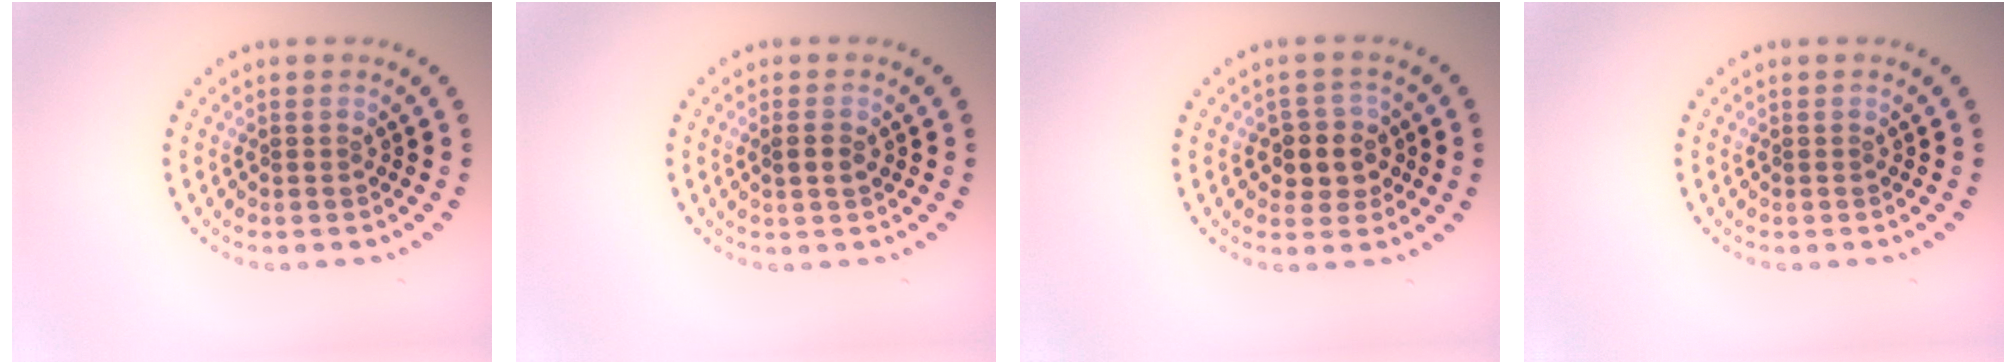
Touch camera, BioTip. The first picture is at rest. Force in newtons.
{"total": 1.3, "press": 1.2, "slide": 0.5}
{"total": 3.1, "press": 2.9, "slide": 1.1}
{"total": 0.0}